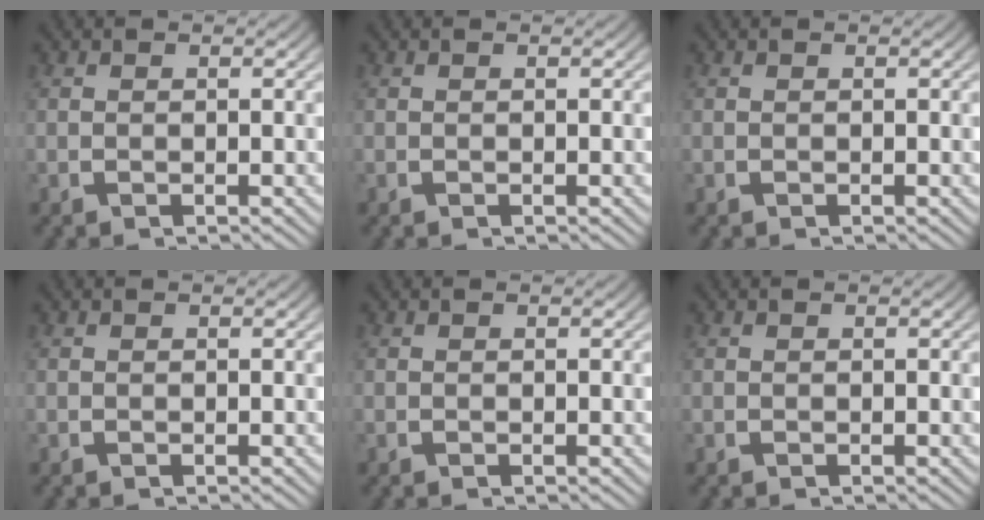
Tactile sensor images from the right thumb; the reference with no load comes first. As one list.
[{"total": 0.0}, {"total": 0.0}, {"total": 0.0}, {"total": 0.0}, {"total": 0.0}]